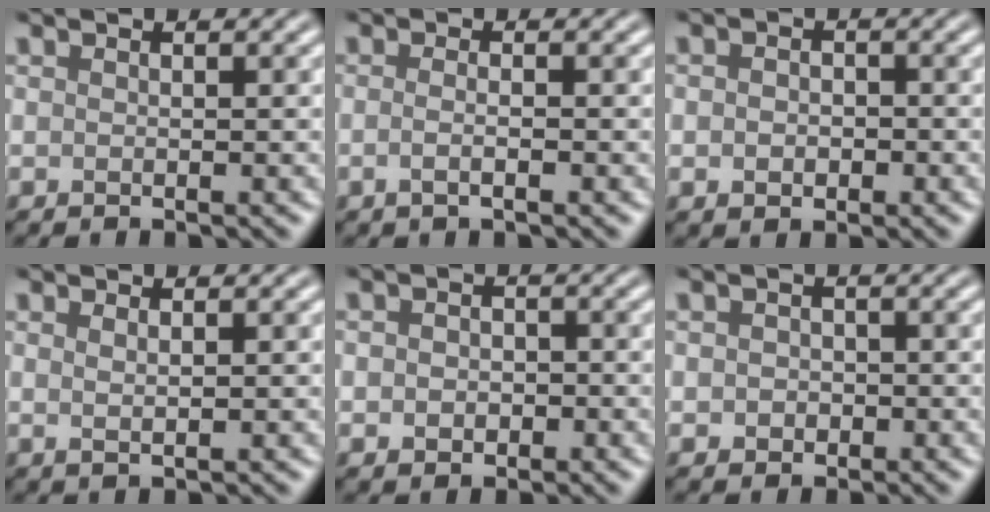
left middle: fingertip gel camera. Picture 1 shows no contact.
{"total": 1.8, "force": [-0.4, 0.7, 1.6], "torque": [-0.016, -0.002, -0.017]}
{"total": 1.9, "force": [-0.3, 1.4, 1.2], "torque": [-0.017, -0.003, -0.006]}
{"total": 1.0, "force": [0.4, 0.3, 0.8], "torque": [-0.014, -0.001, 0.008]}
{"total": 2.2, "force": [-0.3, 1.7, 1.2], "torque": [-0.009, -0.006, -0.010]}
{"total": 1.5, "force": [-0.2, 1.4, 0.6], "torque": [-0.007, -0.005, -0.006]}